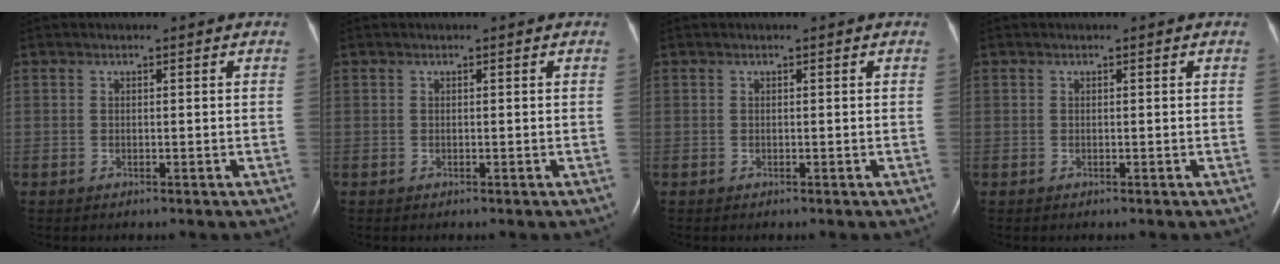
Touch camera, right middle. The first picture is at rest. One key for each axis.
{"total": 0.0}
{"total": 0.0}
{"total": 0.0}